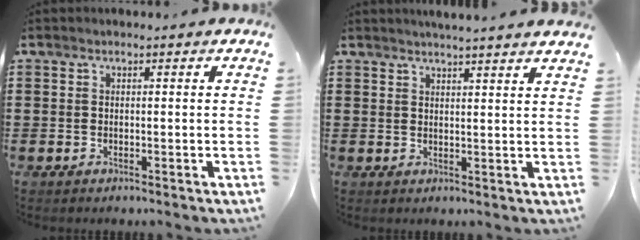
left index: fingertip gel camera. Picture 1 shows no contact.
{"total": 2.5, "force": [2.4, -0.7, 0.4], "torque": [-0.014, -0.007, 0.045]}